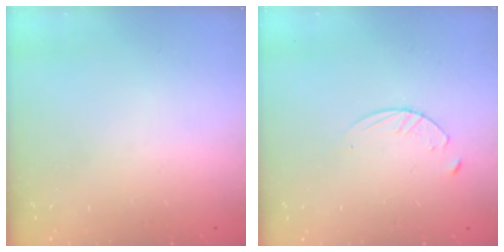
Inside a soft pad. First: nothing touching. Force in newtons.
{"total": 3.1, "press": 3.1, "slide": 0.3}